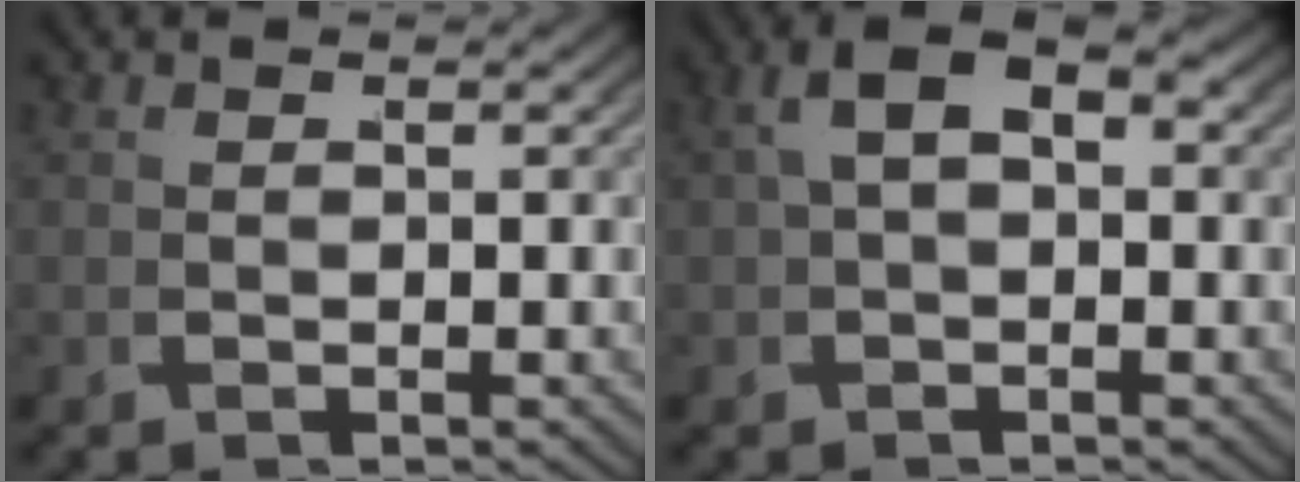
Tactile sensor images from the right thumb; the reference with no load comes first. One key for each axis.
{"total": 4.5, "fx": 1.1, "fy": 2.4, "fz": 3.6, "tx": -0.067, "ty": 0.009, "tz": 0.017}